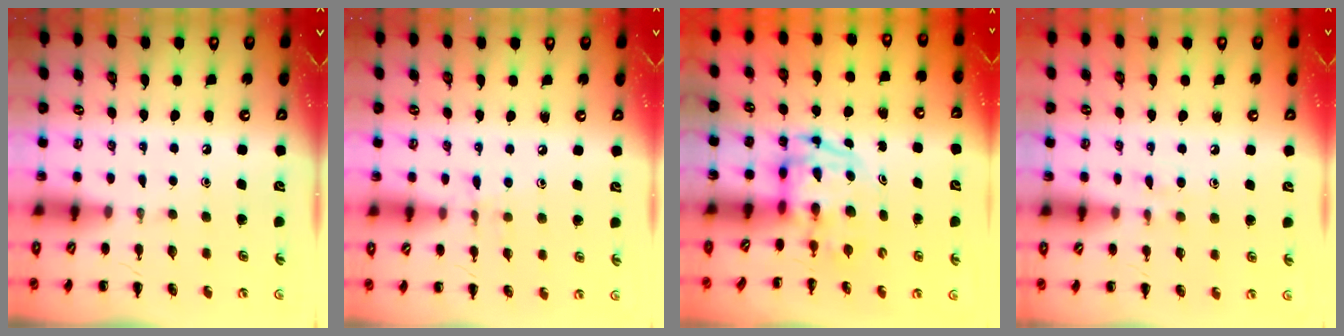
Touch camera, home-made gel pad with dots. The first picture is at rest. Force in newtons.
{"total": 7.0, "press": 6.7, "slide": 2.0}
{"total": 3.8, "press": 3.7, "slide": 0.8}
{"total": 4.7, "press": 4.3, "slide": 1.8}